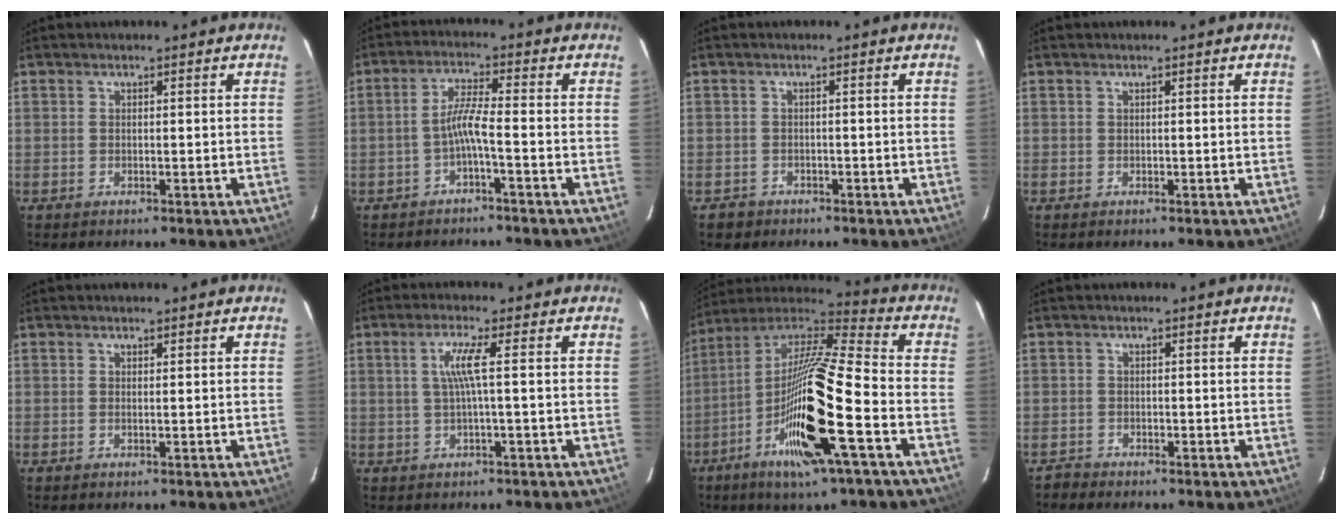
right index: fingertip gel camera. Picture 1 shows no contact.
{"total": 3.9, "force": [-2.0, -0.4, 3.3], "torque": [-0.078, 0.009, -0.038]}
{"total": 2.4, "force": [-1.4, 1.9, 0.2], "torque": [-0.011, 0.005, -0.020]}
{"total": 0.0}
{"total": 0.5, "force": [0.5, -0.1, 0.2], "torque": [-0.009, -0.005, 0.005]}
{"total": 4.0, "force": [0.2, -0.8, 3.9], "torque": [-0.078, 0.000, 0.007]}
{"total": 21.2, "force": [-8.2, 2.6, 19.4], "torque": [-0.366, -0.032, -0.167]}
{"total": 1.6, "force": [-1.2, 0.9, -0.4], "torque": [0.002, 0.008, -0.024]}